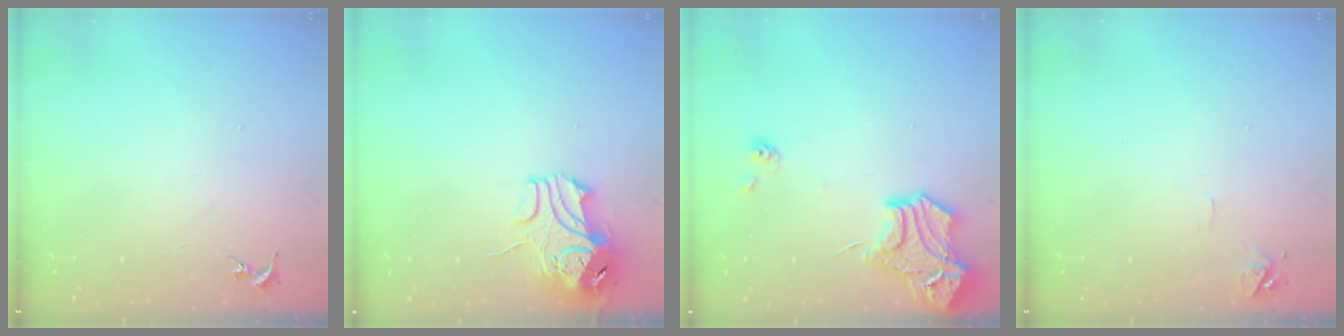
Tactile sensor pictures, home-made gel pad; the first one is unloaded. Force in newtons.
{"total": 10.5, "press": 10.4, "slide": 1.5}
{"total": 15.5, "press": 15.4, "slide": 1.4}
{"total": 6.3, "press": 6.3, "slide": 0.7}